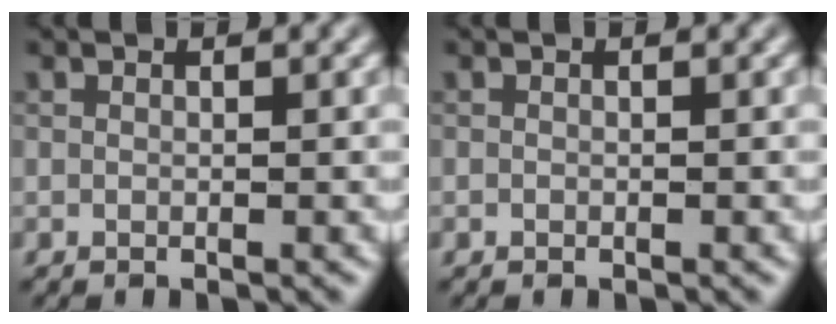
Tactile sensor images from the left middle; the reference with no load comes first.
{"total": 0.0}